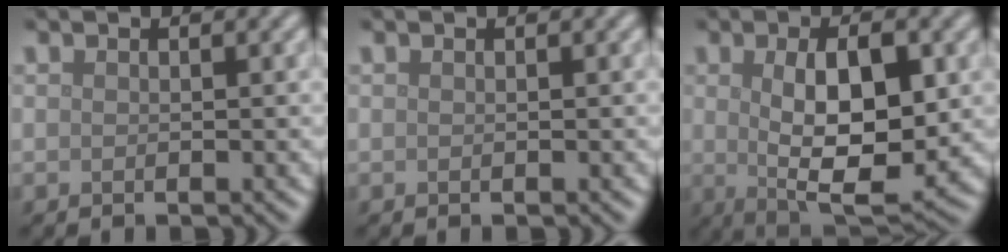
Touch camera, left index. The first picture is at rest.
{"total": 0.0}
{"total": 8.7, "force": [0.5, 3.5, 7.9], "torque": [-0.123, -0.004, 0.012]}